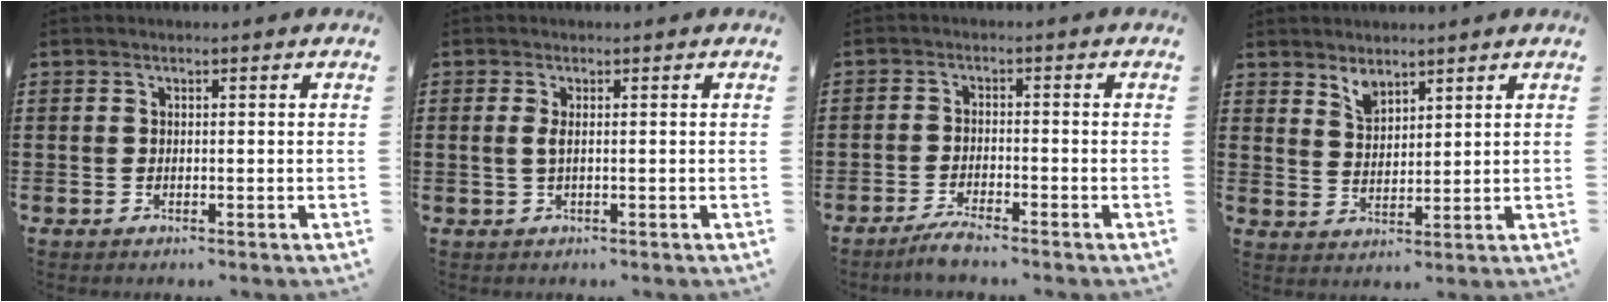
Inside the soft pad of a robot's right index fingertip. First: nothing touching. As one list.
[{"total": 1.5, "force": [0.0, 0.4, 1.4], "torque": [-0.036, -0.001, -0.003]}, {"total": 2.9, "force": [-2.6, 0.1, 1.1], "torque": [-0.026, 0.003, -0.053]}, {"total": 3.0, "force": [2.7, 1.2, 0.6], "torque": [-0.020, 0.001, 0.052]}]